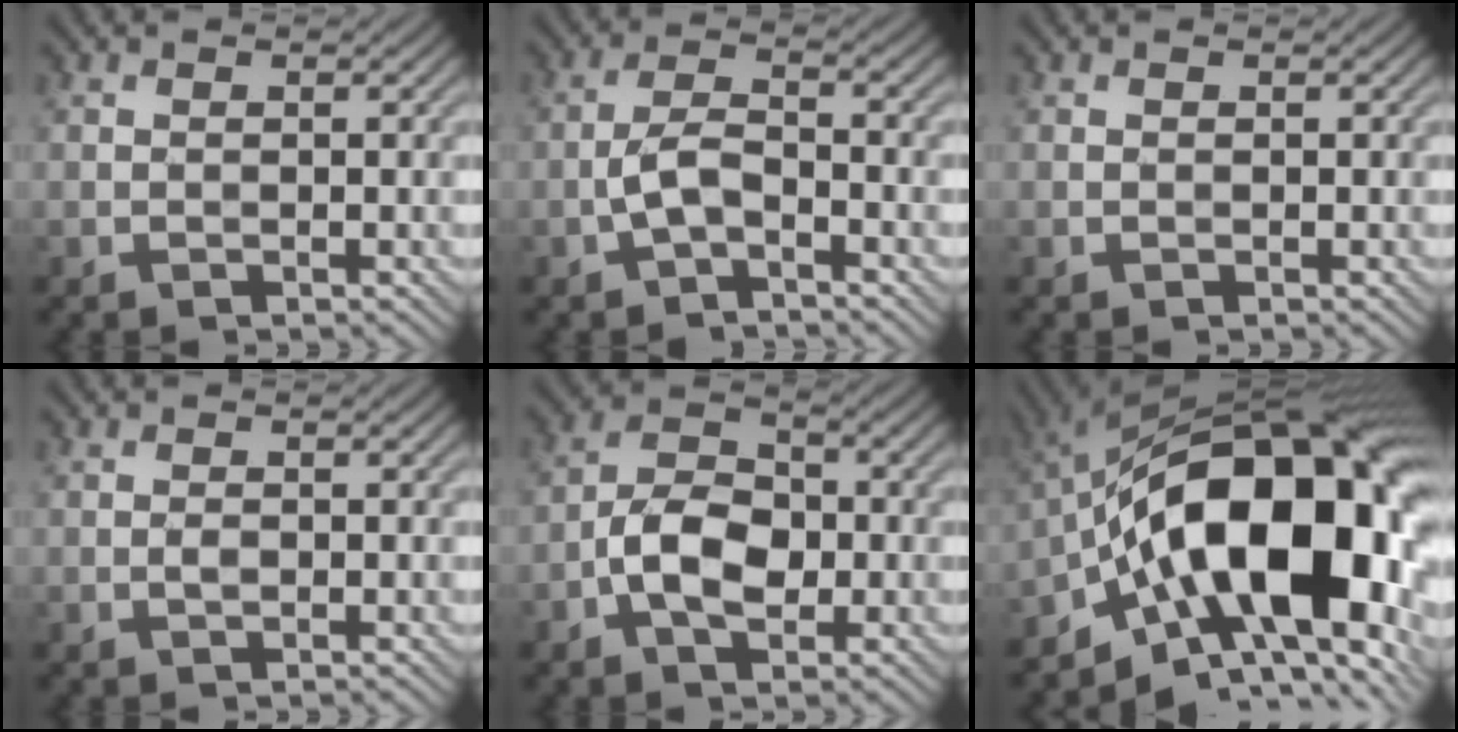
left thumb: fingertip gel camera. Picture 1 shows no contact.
{"total": 3.8, "force": [-1.8, 1.5, 2.9], "torque": [-0.062, 0.008, -0.044]}
{"total": 0.0}
{"total": 0.8, "force": [-0.2, 0.5, 0.7], "torque": [-0.014, 0.001, -0.004]}
{"total": 6.3, "force": [-1.8, 3.8, 4.7], "torque": [-0.085, 0.008, -0.043]}
{"total": 19.7, "force": [-3.6, 10.3, 16.4], "torque": [-0.236, 0.009, -0.060]}